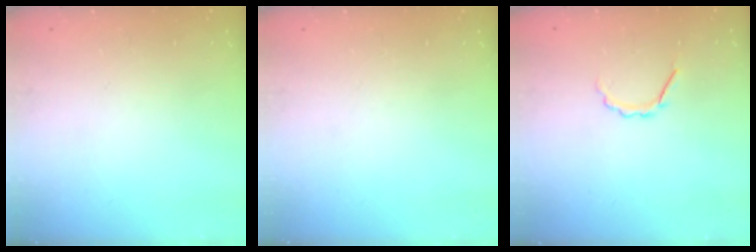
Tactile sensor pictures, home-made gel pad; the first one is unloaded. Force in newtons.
{"total": 0.0}
{"total": 2.9, "press": 2.7, "slide": 0.8}